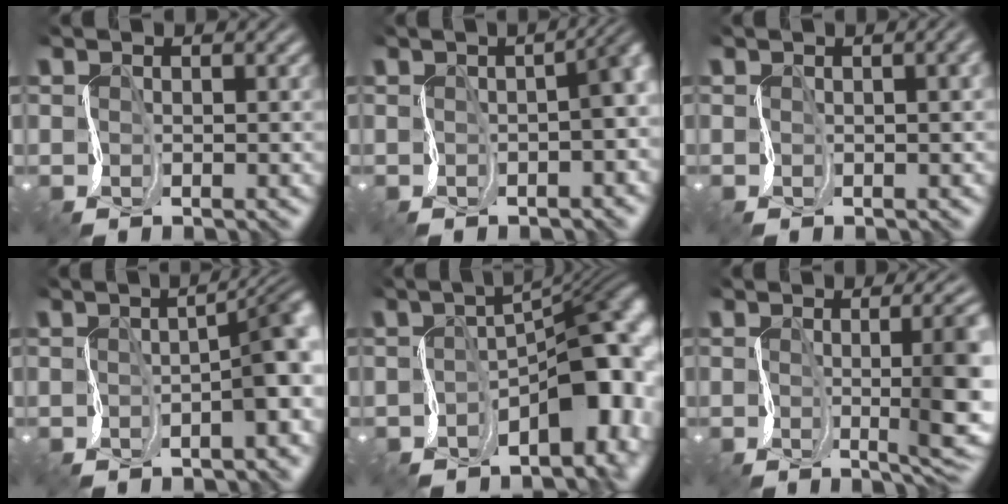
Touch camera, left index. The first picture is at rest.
{"total": 6.1, "force": [-0.1, 2.4, 5.6], "torque": [-0.033, 0.005, -0.006]}
{"total": 5.7, "force": [1.4, 3.1, 4.5], "torque": [-0.015, 0.035, -0.014]}
{"total": 6.5, "force": [-0.1, 2.0, 6.2], "torque": [-0.059, 0.009, 0.000]}
{"total": 12.2, "force": [-2.5, 6.1, 10.3], "torque": [-0.083, 0.006, -0.032]}
{"total": 8.4, "force": [0.2, 2.3, 8.1], "torque": [-0.082, 0.006, 0.002]}